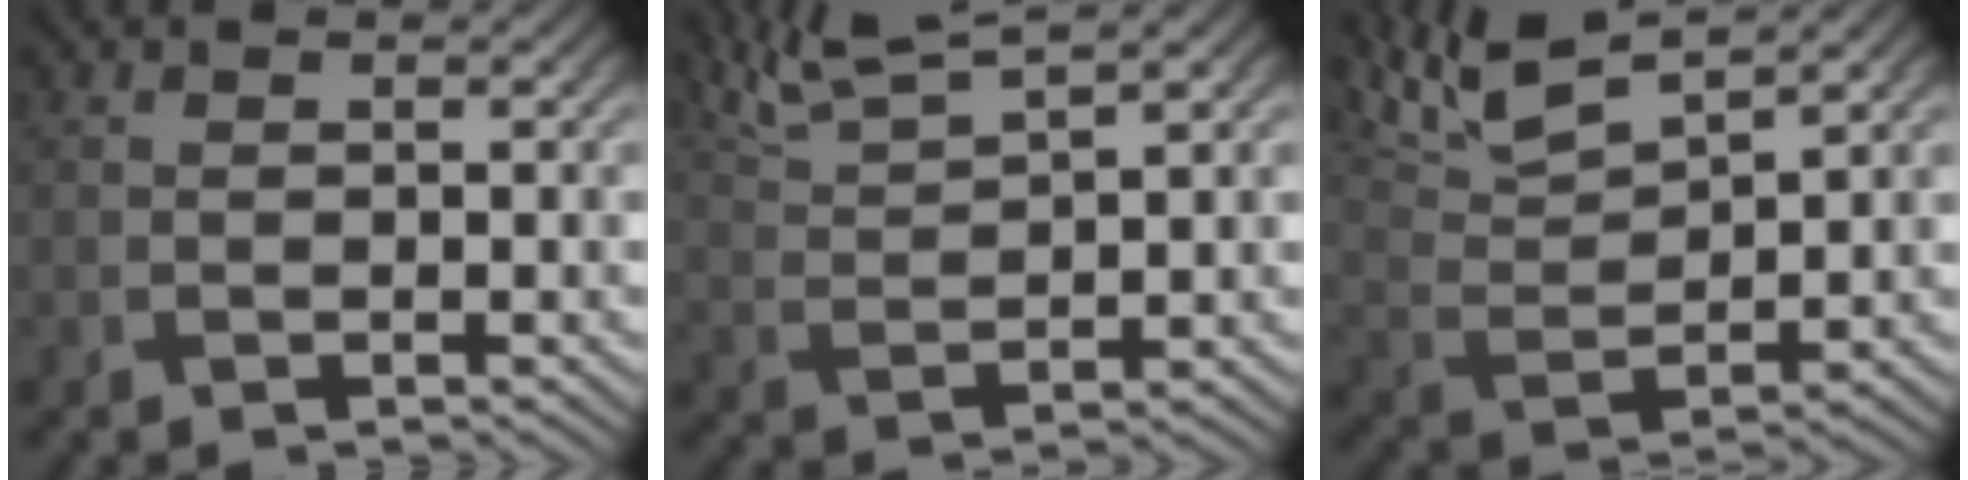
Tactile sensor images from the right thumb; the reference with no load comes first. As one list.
[{"total": 7.0, "force": [5.7, 1.0, 4.1], "torque": [-0.094, 0.020, 0.111]}, {"total": 9.8, "force": [7.5, 2.3, 5.9], "torque": [-0.138, 0.015, 0.149]}]